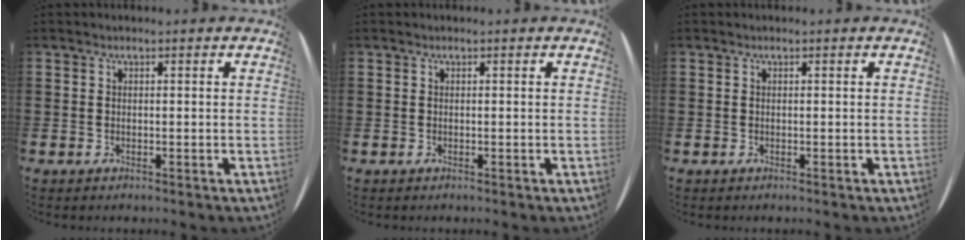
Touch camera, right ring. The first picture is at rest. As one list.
[{"total": 0.0}, {"total": 0.0}]